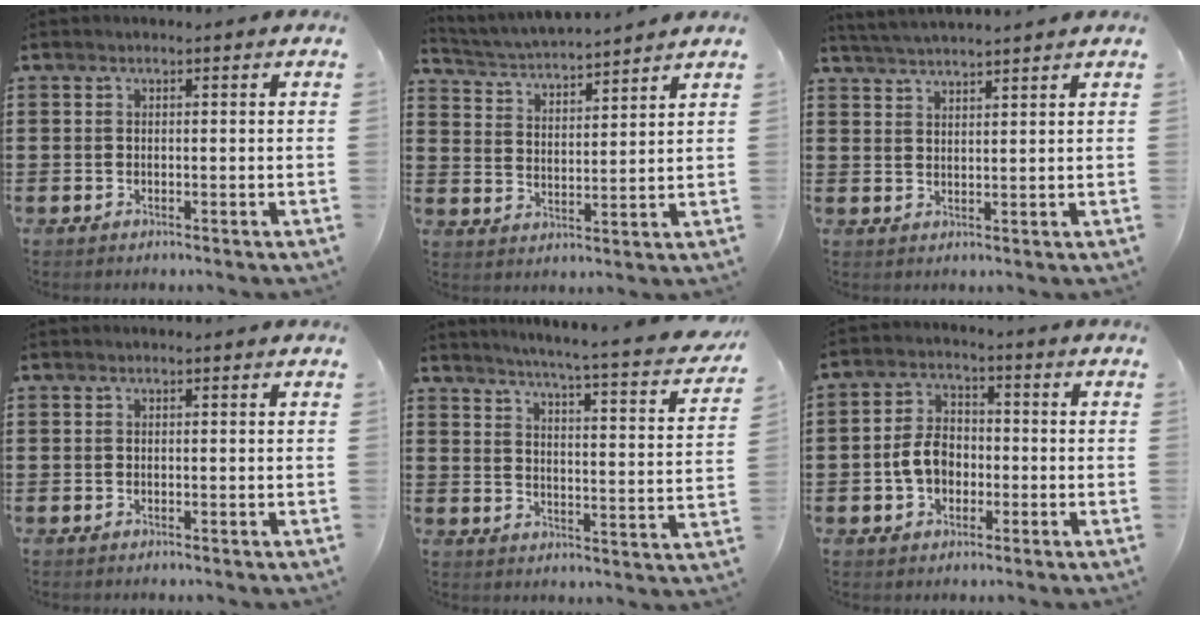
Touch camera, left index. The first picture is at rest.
{"total": 4.0, "force": [4.0, -0.4, 0.4], "torque": [-0.027, -0.028, 0.065]}
{"total": 3.0, "force": [2.9, -0.6, 0.2], "torque": [-0.014, -0.008, 0.054]}
{"total": 0.0}
{"total": 4.7, "force": [4.0, -1.0, 2.2], "torque": [-0.057, -0.044, 0.055]}
{"total": 5.8, "force": [-1.4, 4.3, 3.7], "torque": [-0.087, 0.008, -0.032]}